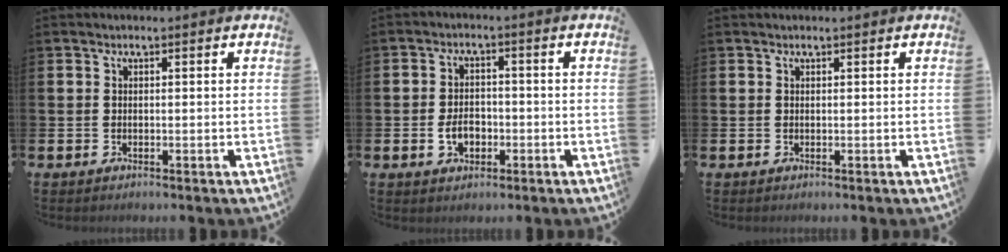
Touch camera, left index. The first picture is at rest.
{"total": 3.7, "force": [-1.1, 2.5, 2.5], "torque": [-0.036, 0.000, -0.024]}
{"total": 0.0}